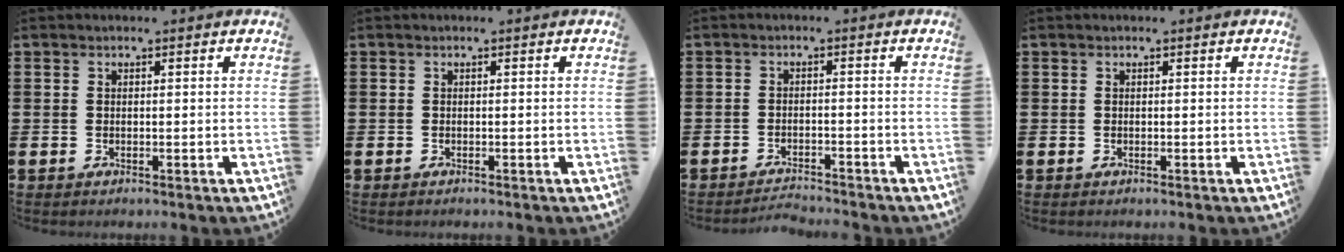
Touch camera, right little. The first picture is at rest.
{"total": 0.0}
{"total": 2.0, "force": [-2.0, -0.1, 0.0], "torque": [-0.004, 0.003, -0.041]}
{"total": 0.0}